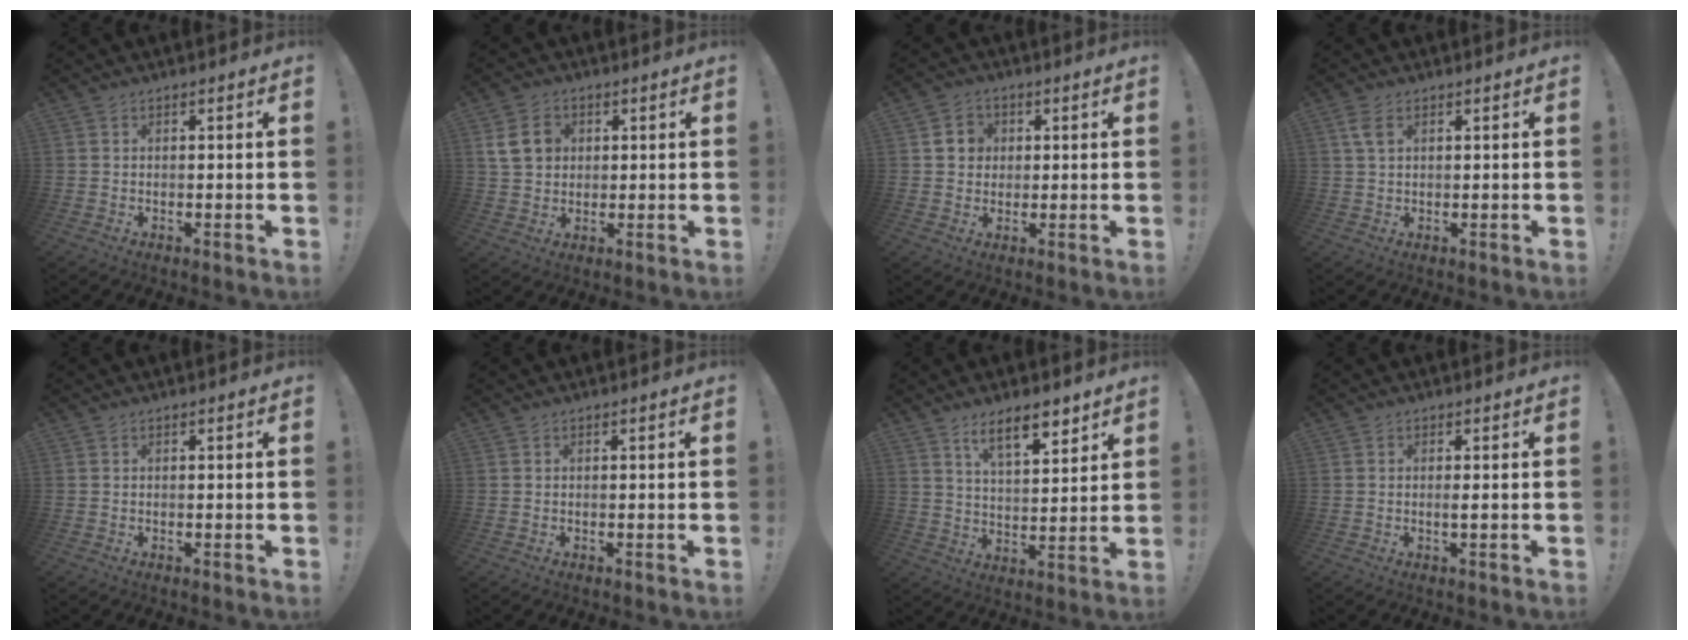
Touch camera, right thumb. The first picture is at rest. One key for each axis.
{"total": 9.0, "fx": 2.6, "fy": 7.4, "fz": 4.4, "tx": -0.066, "ty": 0.003, "tz": 0.057}
{"total": 5.6, "fx": 1.3, "fy": 5.1, "fz": 1.9, "tx": -0.034, "ty": 0.007, "tz": 0.026}
{"total": 3.7, "fx": 1.6, "fy": 1.9, "fz": 2.8, "tx": -0.049, "ty": 0.001, "tz": 0.028}
{"total": 0.0}
{"total": 0.0}
{"total": 10.4, "fx": 7.2, "fy": 3.3, "fz": 6.7, "tx": -0.100, "ty": -0.035, "tz": 0.124}
{"total": 1.2, "fx": -0.1, "fy": 0.0, "fz": 1.2, "tx": -0.017, "ty": -0.004, "tz": -0.004}